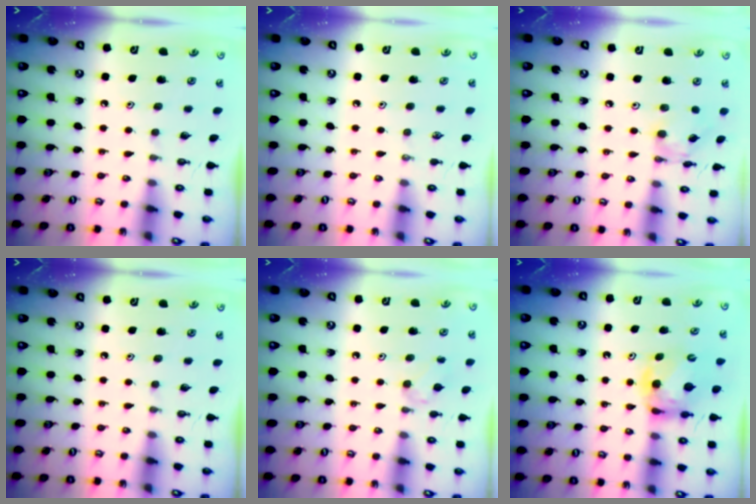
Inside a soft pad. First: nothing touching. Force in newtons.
{"total": 0.0}
{"total": 3.6, "press": 3.6, "slide": 0.4}
{"total": 0.0}
{"total": 2.7, "press": 2.6, "slide": 0.6}
{"total": 7.8, "press": 7.8, "slide": 0.5}